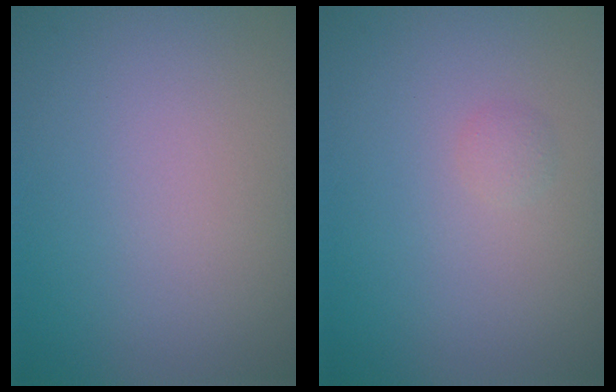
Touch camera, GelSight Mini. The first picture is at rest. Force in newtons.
{"total": 0.7, "press": 0.7, "slide": 0.0}